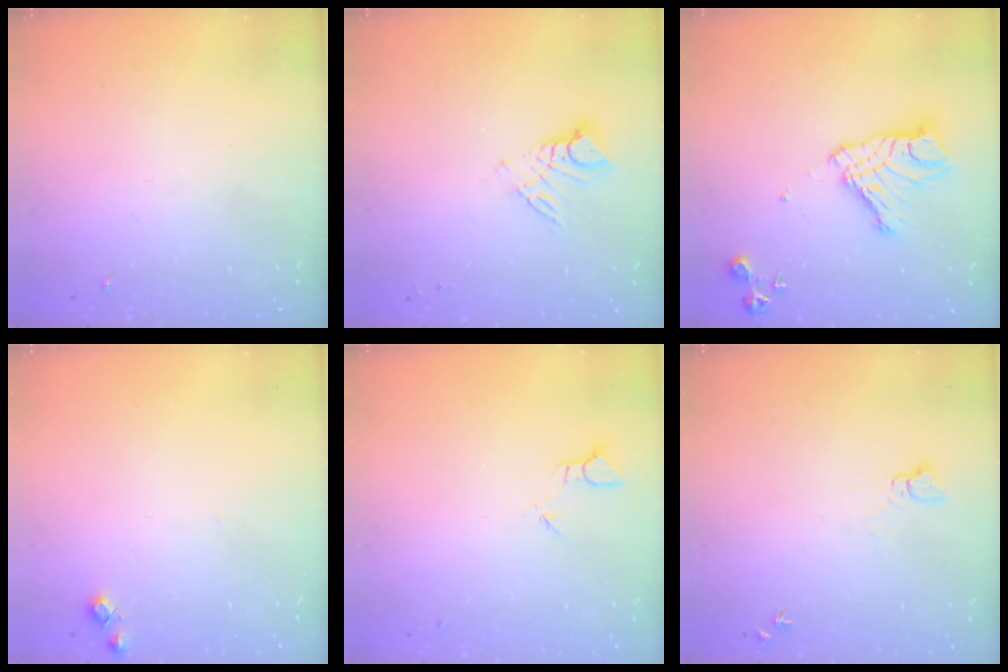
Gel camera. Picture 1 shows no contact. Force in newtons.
{"total": 8.8, "press": 8.8, "slide": 0.8}
{"total": 14.4, "press": 14.3, "slide": 1.3}
{"total": 6.6, "press": 6.6, "slide": 0.6}
{"total": 2.3, "press": 2.3, "slide": 0.1}
{"total": 3.8, "press": 3.8, "slide": 0.4}